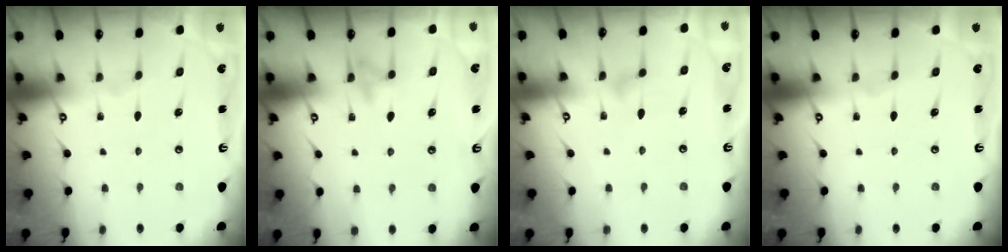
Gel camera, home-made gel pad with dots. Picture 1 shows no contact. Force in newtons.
{"total": 7.2, "press": 7.2, "slide": 0.7}
{"total": 7.4, "press": 7.4, "slide": 0.5}
{"total": 0.0}